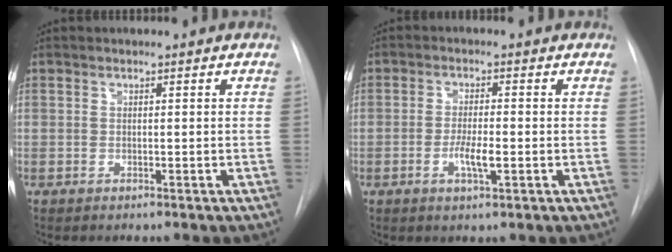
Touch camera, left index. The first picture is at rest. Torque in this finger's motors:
{"motor_torque": [0.63, 0.05, 0.10, 0.04]}